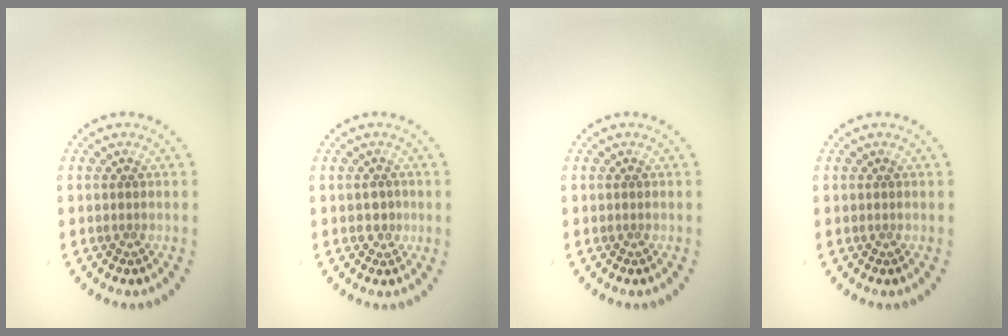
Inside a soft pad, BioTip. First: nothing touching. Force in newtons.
{"total": 1.2, "press": 1.2, "slide": 0.4}
{"total": 0.0}
{"total": 0.0}